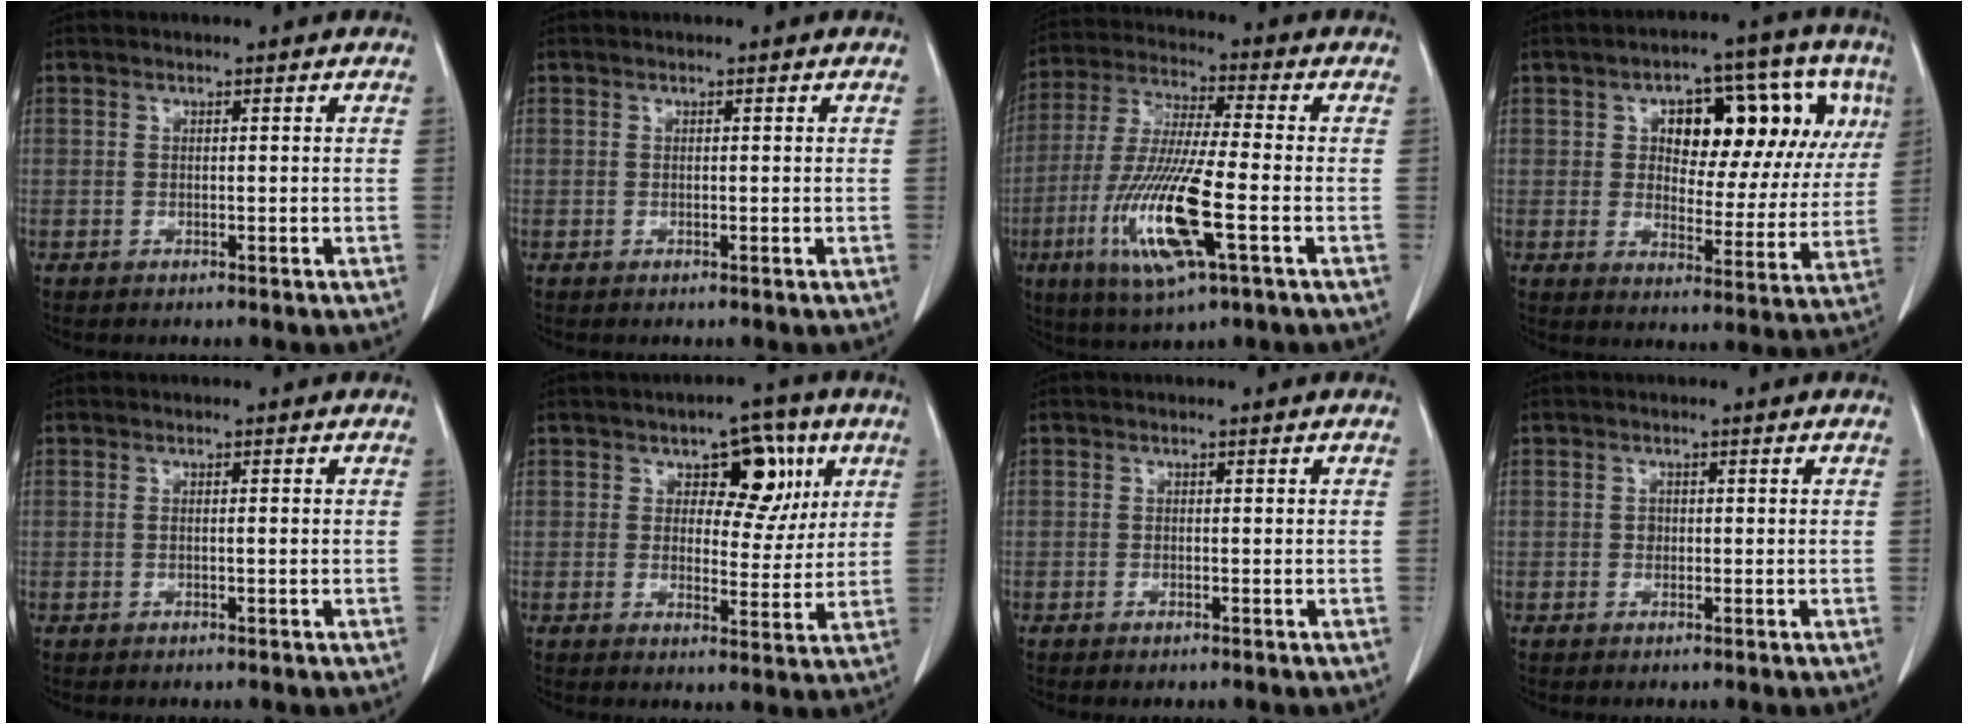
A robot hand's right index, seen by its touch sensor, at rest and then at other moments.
{"total": 0.0}
{"total": 15.5, "force": [-5.0, 1.4, 14.6], "torque": [-0.306, -0.024, -0.093]}
{"total": 15.9, "force": [5.5, 7.8, 12.7], "torque": [-0.164, 0.035, 0.083]}
{"total": 0.7, "force": [-0.1, 0.1, 0.7], "torque": [-0.015, 0.000, 0.000]}
{"total": 8.5, "force": [3.3, 4.8, 6.1], "torque": [-0.062, 0.016, 0.046]}
{"total": 0.7, "force": [-0.6, 0.2, 0.4], "torque": [-0.011, -0.002, -0.006]}
{"total": 0.9, "force": [0.0, 0.8, 0.4], "torque": [-0.005, 0.002, -0.001]}